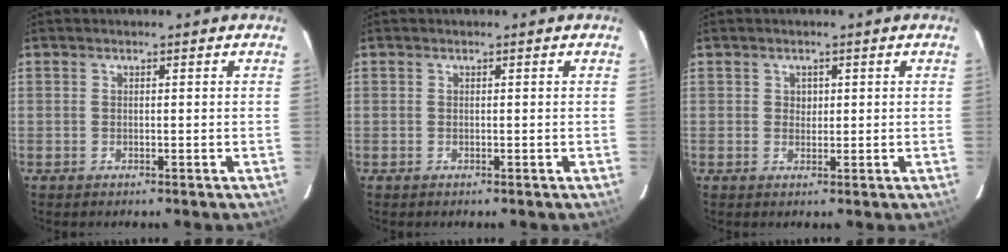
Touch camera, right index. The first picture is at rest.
{"total": 0.0}
{"total": 1.3, "force": [0.4, 1.2, 0.2], "torque": [-0.001, 0.004, 0.006]}